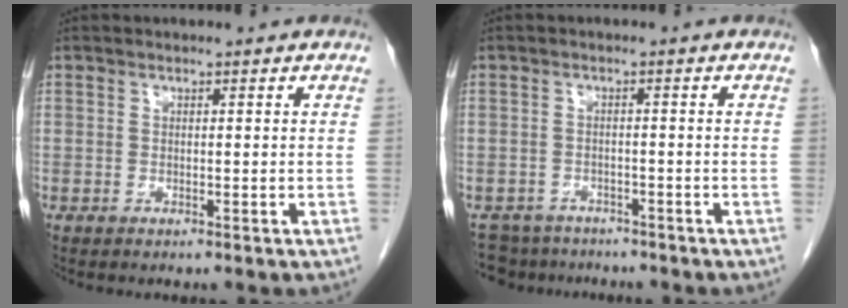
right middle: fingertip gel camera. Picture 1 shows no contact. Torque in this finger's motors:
{"motor_torque": [-0.02, -0.12, 0.18, 0.02]}